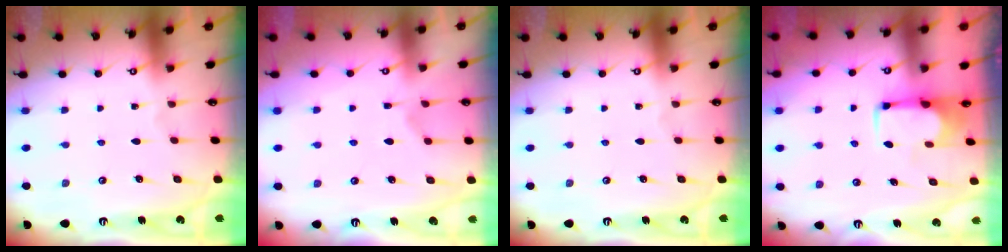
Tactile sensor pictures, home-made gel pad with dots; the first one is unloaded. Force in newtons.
{"total": 2.5, "press": 2.2, "slide": 1.2}
{"total": 0.0}
{"total": 1.8, "press": 1.7, "slide": 0.6}